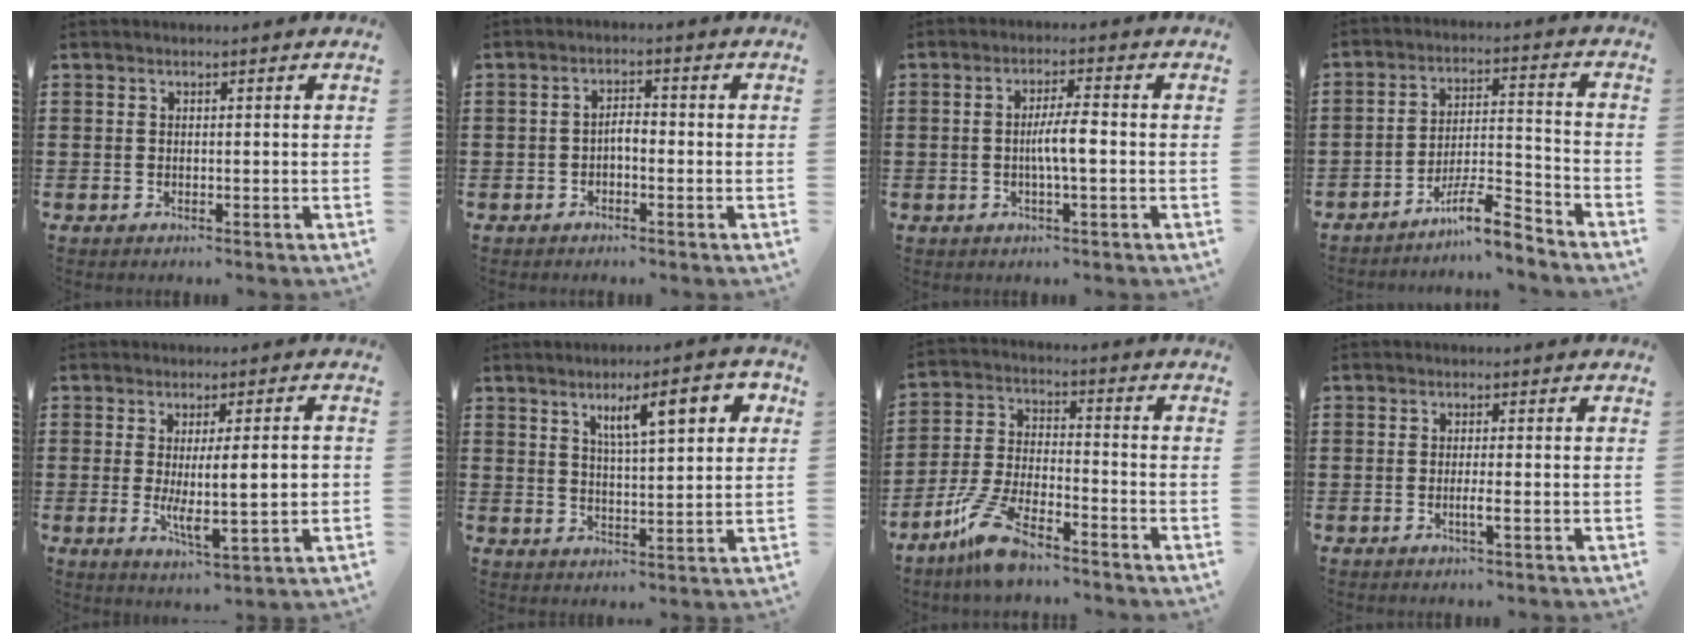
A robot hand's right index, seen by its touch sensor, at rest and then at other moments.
{"total": 2.2, "force": [-0.9, 0.9, 1.8], "torque": [-0.036, 0.004, -0.019]}
{"total": 4.5, "force": [-0.6, 0.6, 4.4], "torque": [-0.077, 0.001, -0.013]}
{"total": 8.3, "force": [-7.0, 1.2, 4.3], "torque": [-0.071, 0.012, -0.130]}
{"total": 8.4, "force": [0.1, 1.5, 8.3], "torque": [-0.135, -0.013, -0.003]}
{"total": 8.5, "force": [3.7, 2.3, 7.3], "torque": [-0.116, -0.002, 0.055]}
{"total": 9.2, "force": [-7.2, 2.0, 5.4], "torque": [-0.128, 0.003, -0.141]}
{"total": 2.1, "force": [-0.8, 0.0, 2.0], "torque": [-0.033, -0.004, -0.015]}